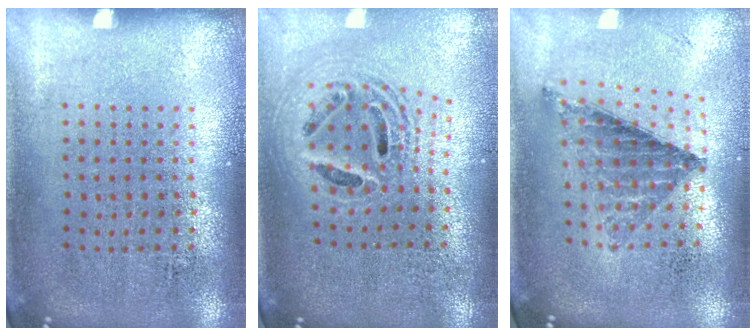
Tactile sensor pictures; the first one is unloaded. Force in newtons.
{"total": 2.0, "press": 1.6, "slide": 1.3}
{"total": 0.8, "press": 0.8, "slide": 0.1}